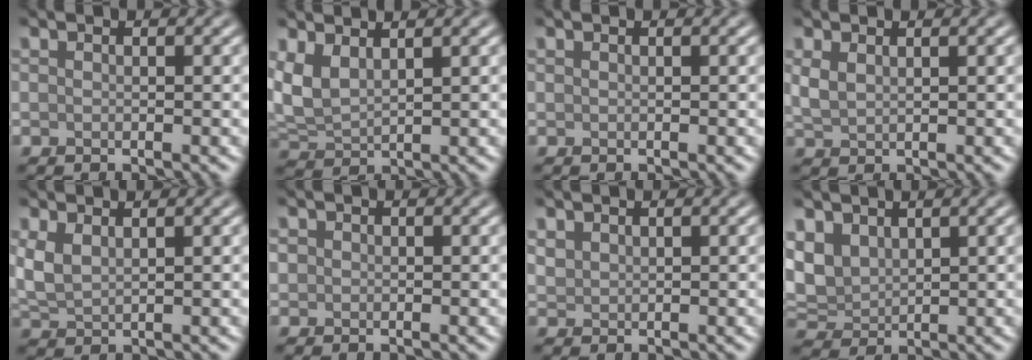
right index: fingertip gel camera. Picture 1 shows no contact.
{"total": 3.3, "force": [1.6, 1.6, 2.5], "torque": [-0.067, 0.004, 0.033]}
{"total": 0.0}
{"total": 1.5, "force": [0.8, 0.7, 1.1], "torque": [-0.029, 0.000, 0.020]}
{"total": 2.6, "force": [1.2, 1.3, 1.9], "torque": [-0.052, 0.002, 0.027]}
{"total": 0.9, "force": [0.1, 0.8, 0.2], "torque": [-0.001, 0.001, 0.000]}
{"total": 1.1, "force": [0.9, 0.7, 0.3], "torque": [-0.009, 0.000, 0.021]}
{"total": 4.2, "force": [1.9, 2.9, 2.3], "torque": [-0.059, 0.001, 0.039]}